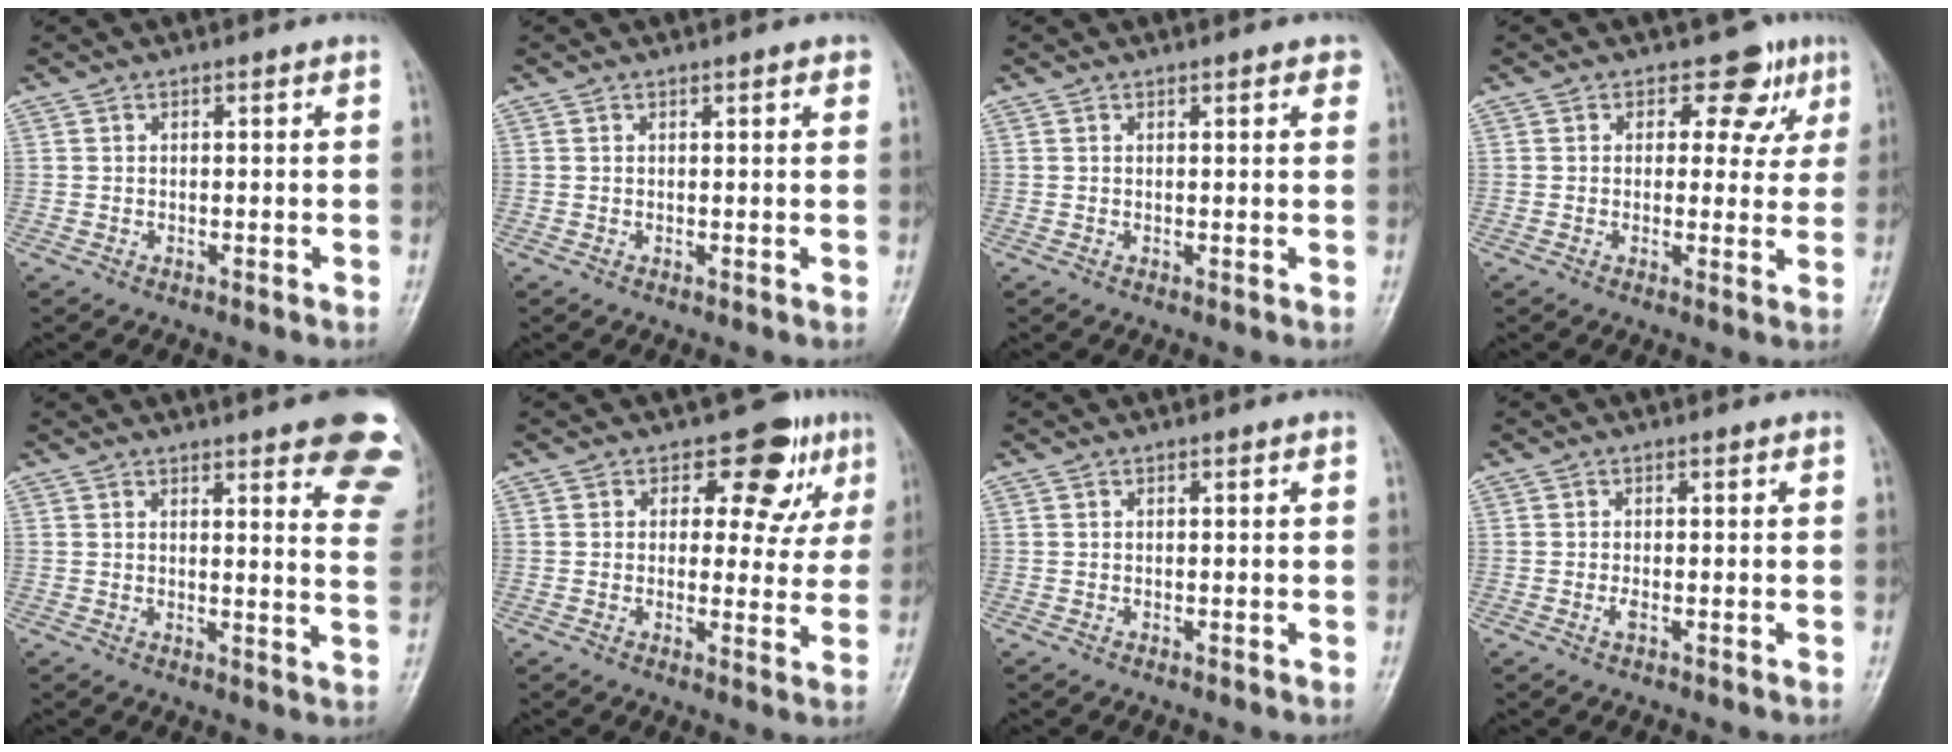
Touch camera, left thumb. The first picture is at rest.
{"total": 1.3, "force": [0.7, 0.3, 1.0], "torque": [-0.012, -0.001, 0.007]}
{"total": 1.9, "force": [1.1, 0.6, 1.4], "torque": [-0.012, -0.002, 0.011]}
{"total": 6.4, "force": [3.2, 4.7, 2.9], "torque": [0.011, -0.007, 0.033]}
{"total": 16.8, "force": [11.1, 3.8, 12.0], "torque": [-0.121, -0.046, 0.115]}
{"total": 8.7, "force": [4.4, 5.8, 4.8], "torque": [-0.010, -0.014, 0.051]}
{"total": 0.0}
{"total": 1.1, "force": [-0.4, 0.3, 1.0], "torque": [-0.020, 0.003, -0.006]}